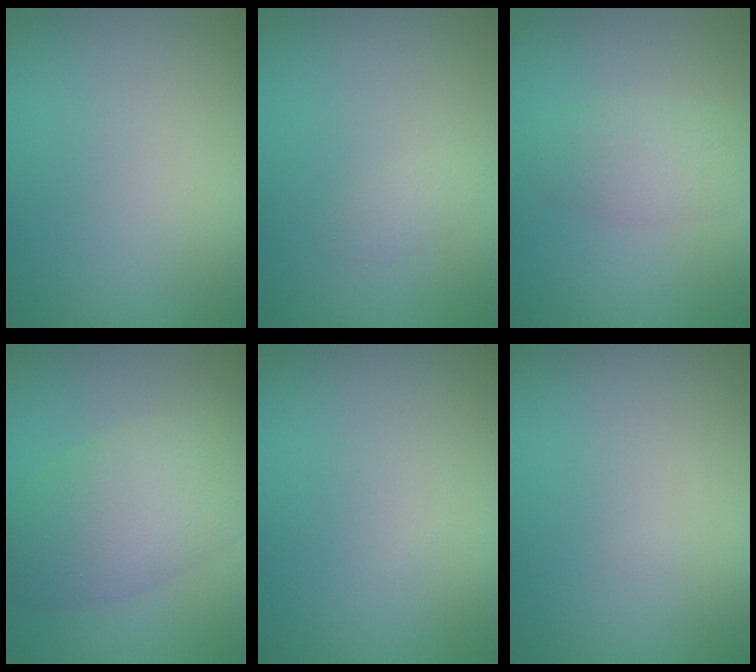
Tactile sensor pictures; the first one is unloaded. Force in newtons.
{"total": 0.9, "press": 0.9, "slide": 0.0}
{"total": 2.9, "press": 2.9, "slide": 0.1}
{"total": 7.0, "press": 7.0, "slide": 0.1}
{"total": 0.0}
{"total": 0.0}